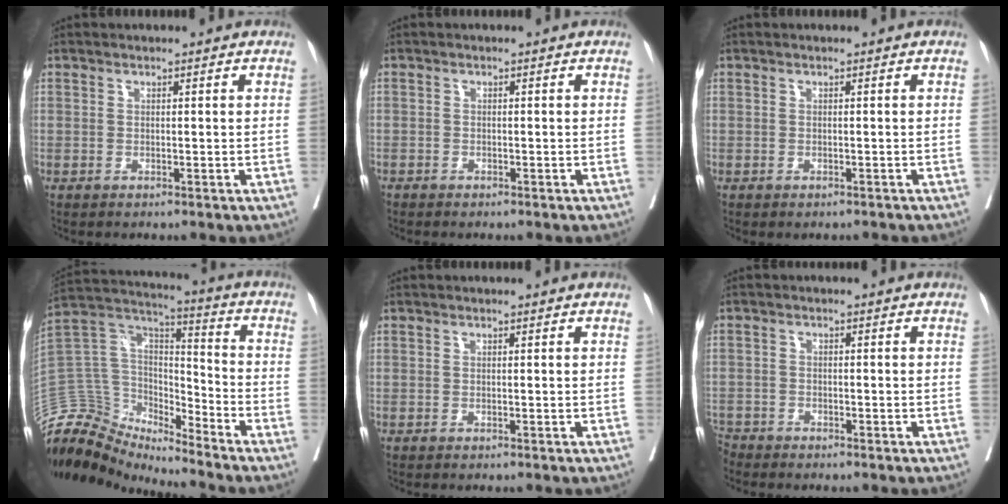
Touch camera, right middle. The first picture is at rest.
{"total": 1.1, "force": [-0.7, 0.7, -0.6], "torque": [-0.005, 0.007, -0.015]}
{"total": 1.1, "force": [-1.0, 0.4, 0.2], "torque": [-0.008, -0.001, -0.015]}
{"total": 14.2, "force": [-13.6, 4.0, 0.5], "torque": [-0.019, 0.082, -0.254]}
{"total": 1.4, "force": [-1.3, 0.2, 0.5], "torque": [-0.008, -0.001, -0.016]}
{"total": 3.4, "force": [-3.2, 0.9, -0.6], "torque": [0.007, -0.003, -0.063]}